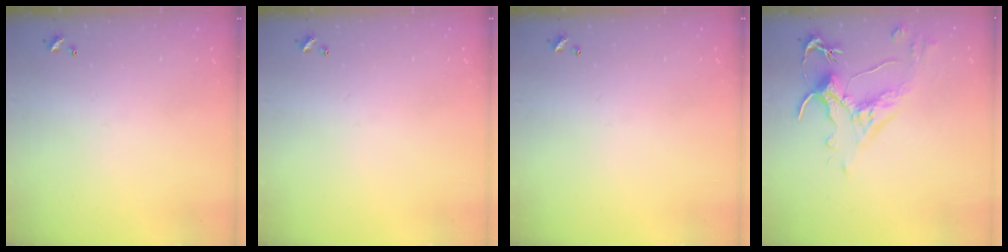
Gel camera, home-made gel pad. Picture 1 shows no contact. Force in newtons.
{"total": 0.0}
{"total": 0.0}
{"total": 2.5, "press": 2.1, "slide": 1.4}